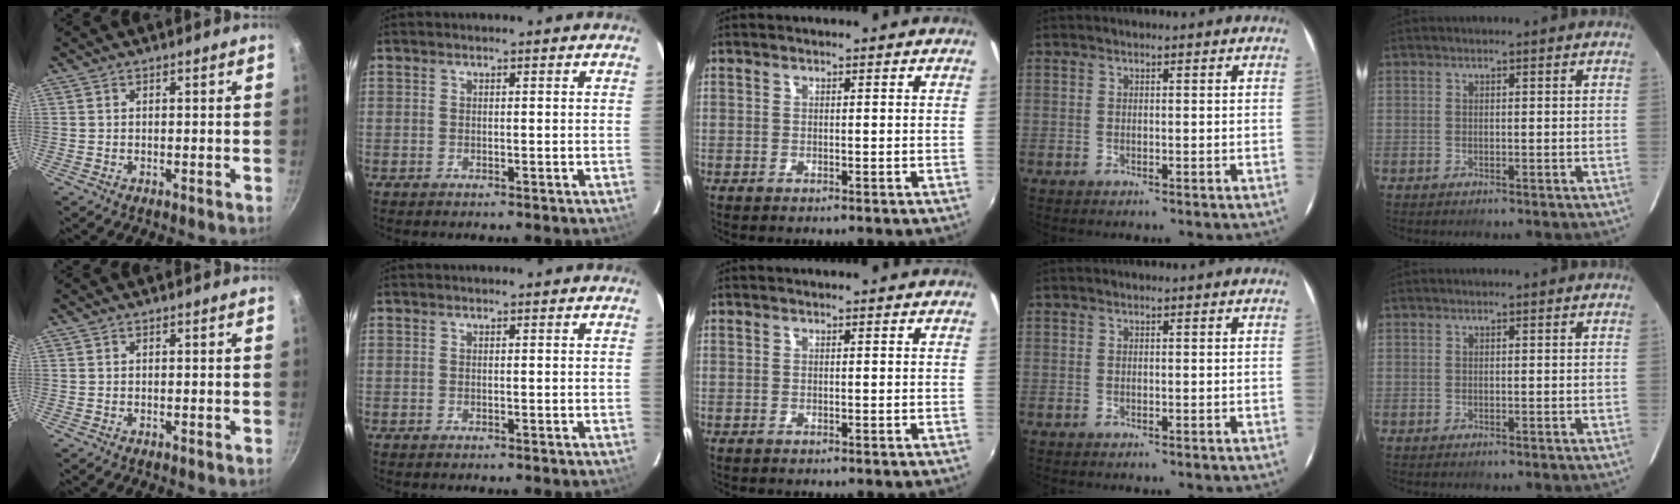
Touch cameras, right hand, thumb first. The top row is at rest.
{}